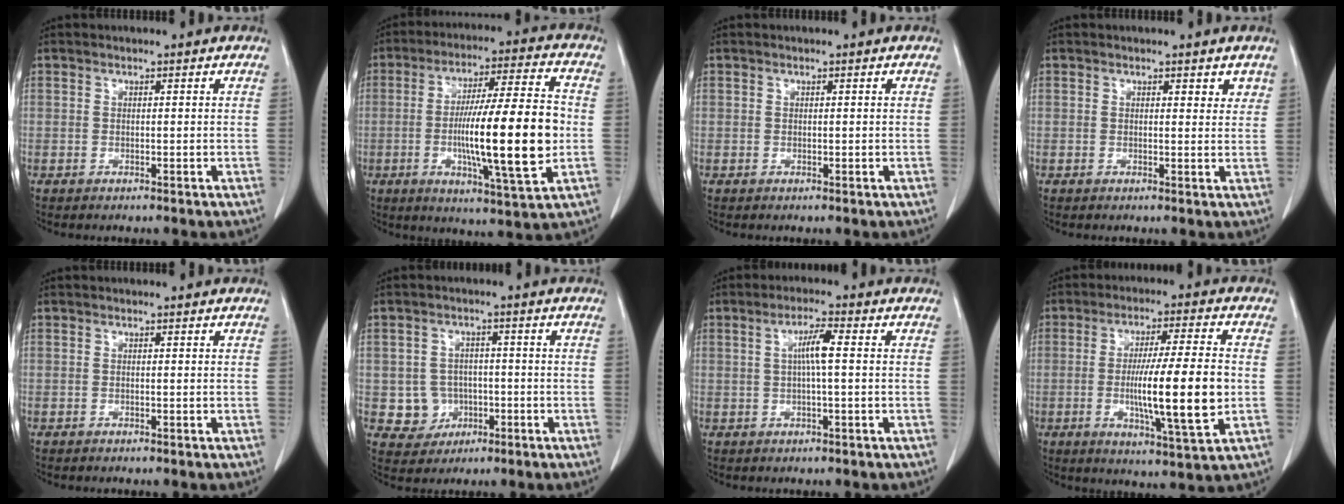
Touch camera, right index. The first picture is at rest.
{"total": 18.1, "force": [-2.3, 1.2, 17.9], "torque": [-0.300, -0.005, -0.037]}
{"total": 0.0}
{"total": 2.3, "force": [1.6, 1.0, 1.2], "torque": [-0.008, -0.006, 0.021]}
{"total": 0.0}
{"total": 5.3, "force": [-0.9, 5.1, 0.8], "torque": [-0.007, 0.010, -0.006]}
{"total": 4.0, "force": [0.6, 0.3, 3.9], "torque": [-0.072, 0.009, 0.011]}
{"total": 13.6, "force": [-1.7, 0.3, 13.5], "torque": [-0.227, -0.014, -0.030]}